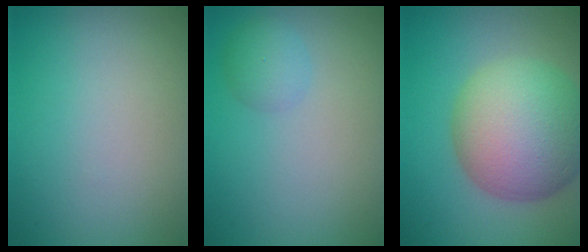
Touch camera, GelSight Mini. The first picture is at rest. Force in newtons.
{"total": 2.0, "press": 2.0, "slide": 0.0}
{"total": 11.0, "press": 11.0, "slide": 0.4}